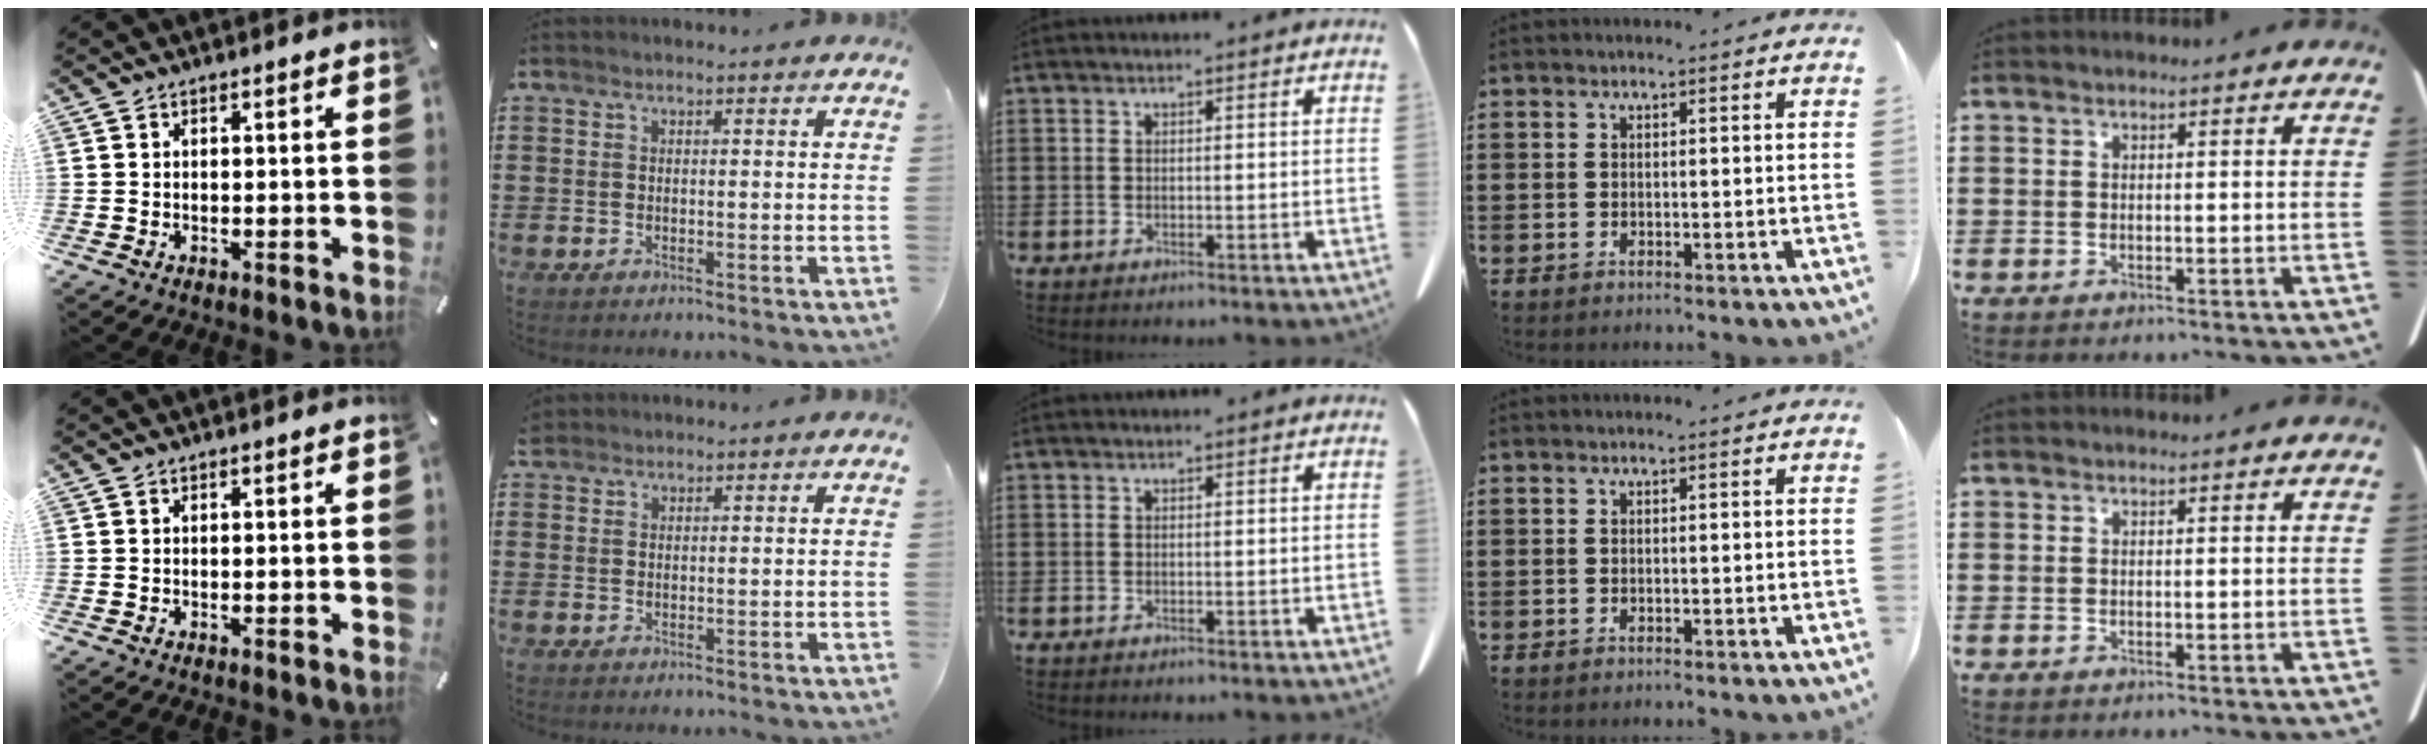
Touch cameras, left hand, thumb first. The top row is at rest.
{"index": {"total": 1.4, "force": [1.2, 0.6, 0.1], "torque": [-0.005, 0.003, 0.025]}}